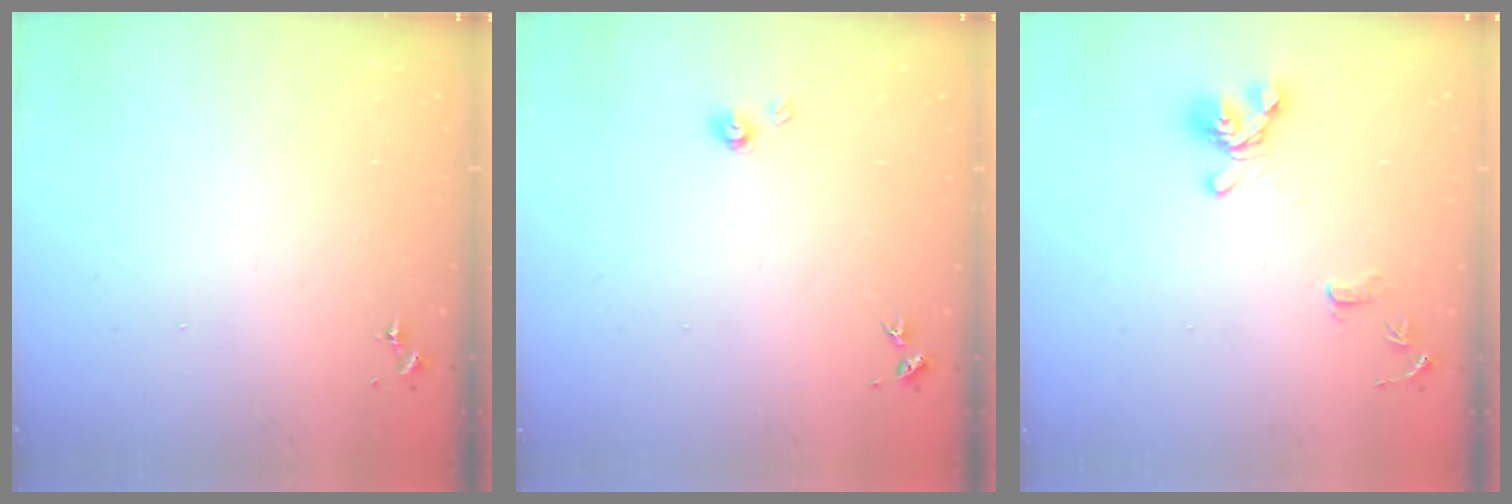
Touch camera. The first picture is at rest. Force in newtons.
{"total": 4.0, "press": 4.0, "slide": 0.3}
{"total": 12.7, "press": 12.6, "slide": 1.5}